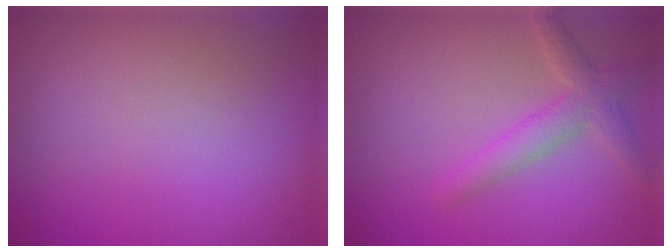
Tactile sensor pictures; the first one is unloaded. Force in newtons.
{"total": 2.9, "press": 2.9, "slide": 0.1}